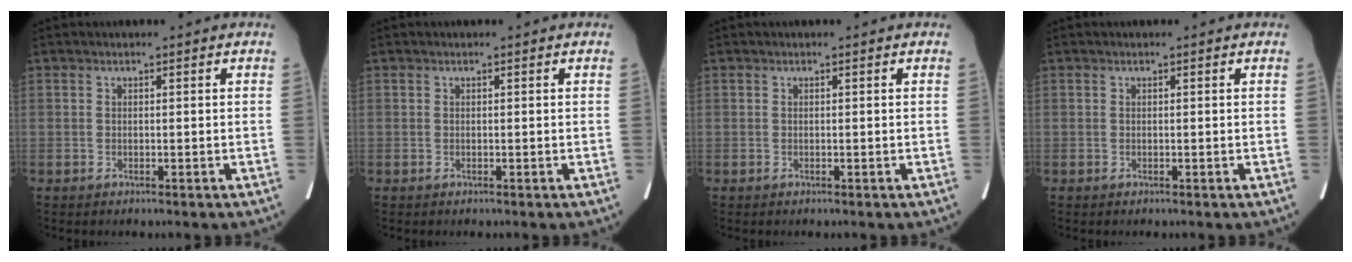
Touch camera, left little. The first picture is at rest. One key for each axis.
{"total": 0.0}
{"total": 0.0}
{"total": 0.0}